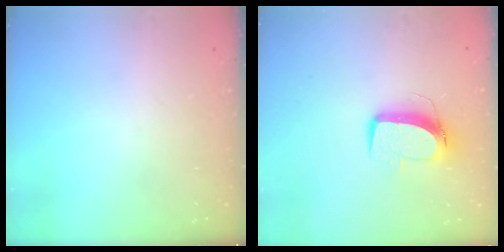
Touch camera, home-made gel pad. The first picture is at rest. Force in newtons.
{"total": 9.9, "press": 9.9, "slide": 0.8}